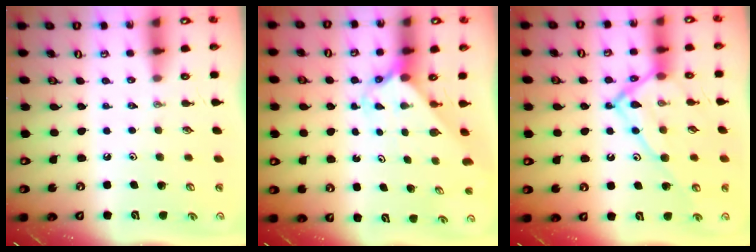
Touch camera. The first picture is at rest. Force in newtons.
{"total": 2.4, "press": 2.4, "slide": 0.2}
{"total": 17.9, "press": 17.8, "slide": 1.6}